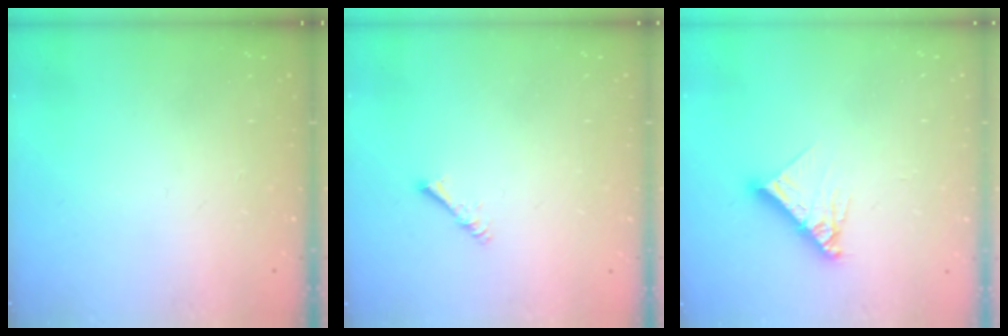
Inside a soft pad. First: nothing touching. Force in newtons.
{"total": 1.4, "press": 1.3, "slide": 0.3}
{"total": 10.7, "press": 10.6, "slide": 0.9}